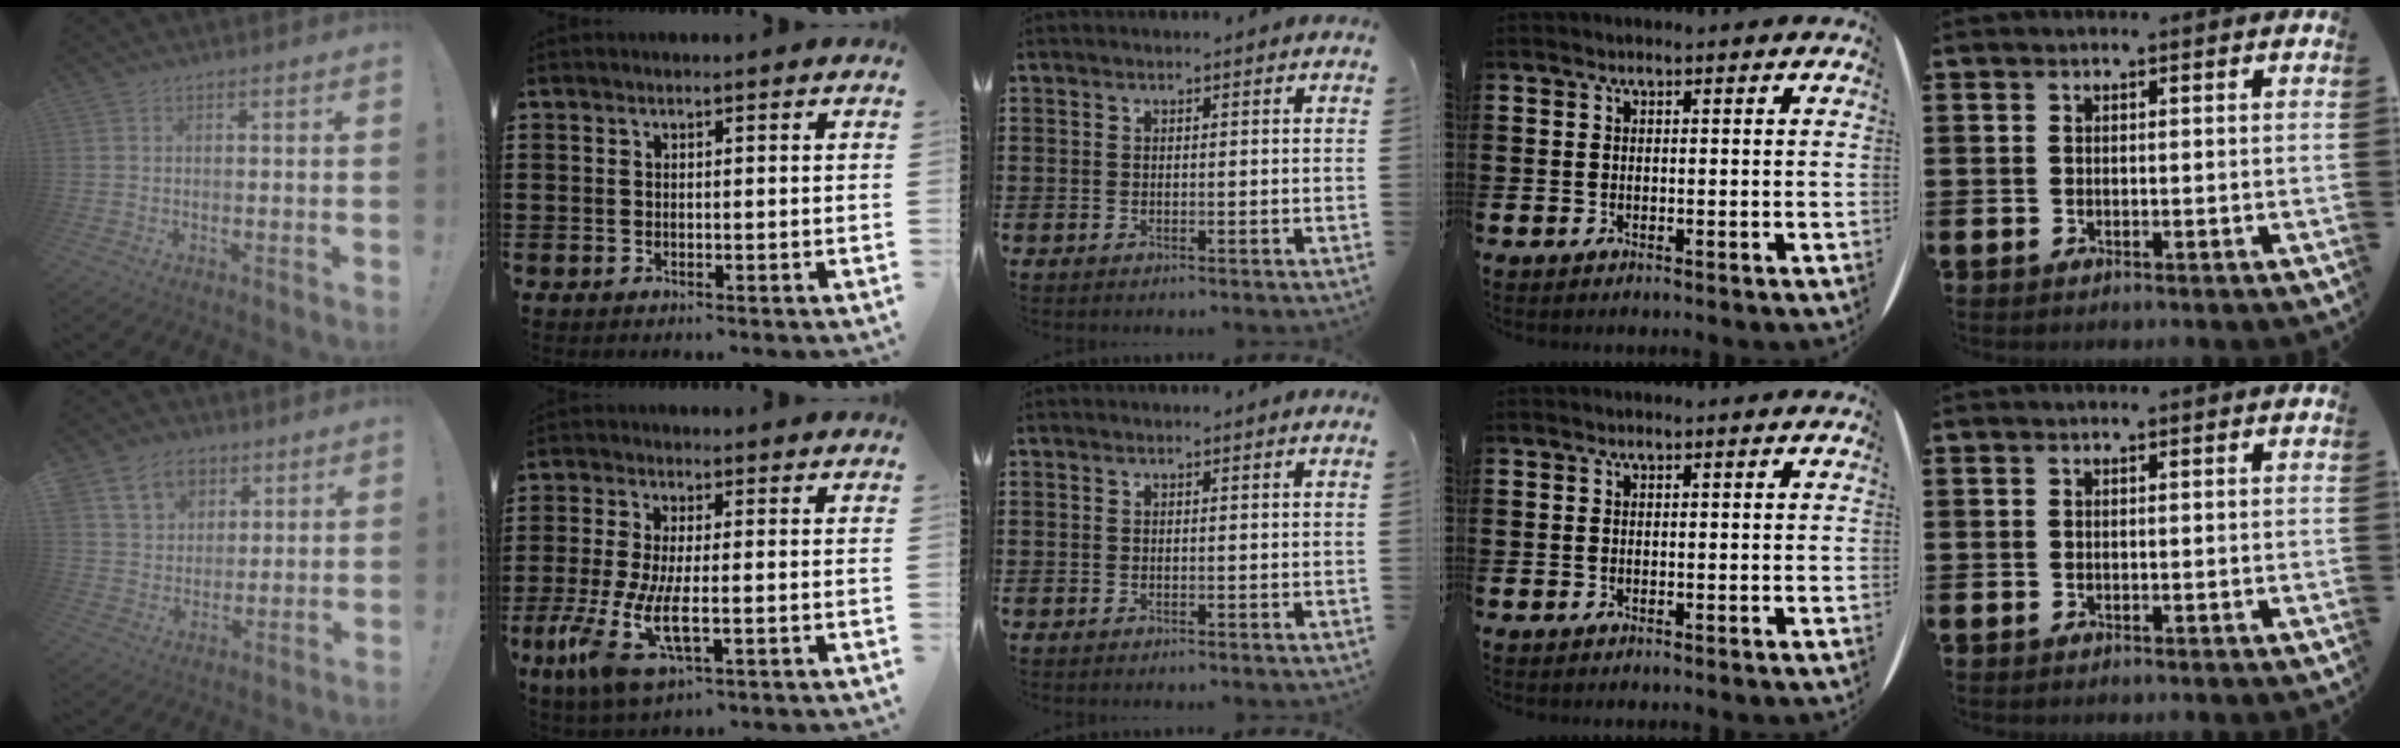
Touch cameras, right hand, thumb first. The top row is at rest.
{"thumb": {"total": 12.6, "force": [6.4, 9.6, 5.1], "torque": [-0.074, -0.026, 0.126]}, "index": {"total": 9.1, "force": [-3.2, 2.4, 8.2], "torque": [-0.190, -0.022, -0.059]}}